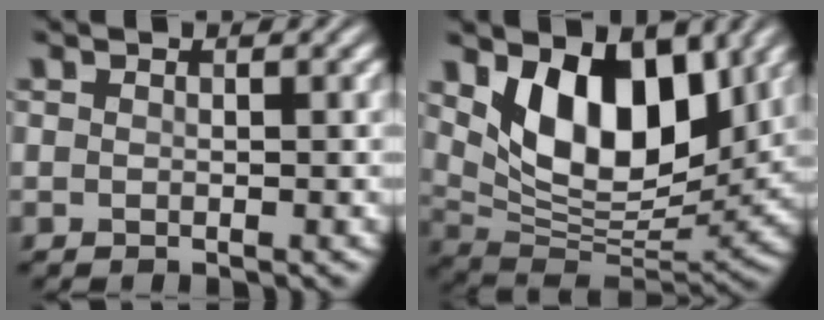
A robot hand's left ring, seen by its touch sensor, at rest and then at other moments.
{"total": 10.0, "force": [3.9, 5.5, 7.4], "torque": [-0.122, -0.020, 0.066]}